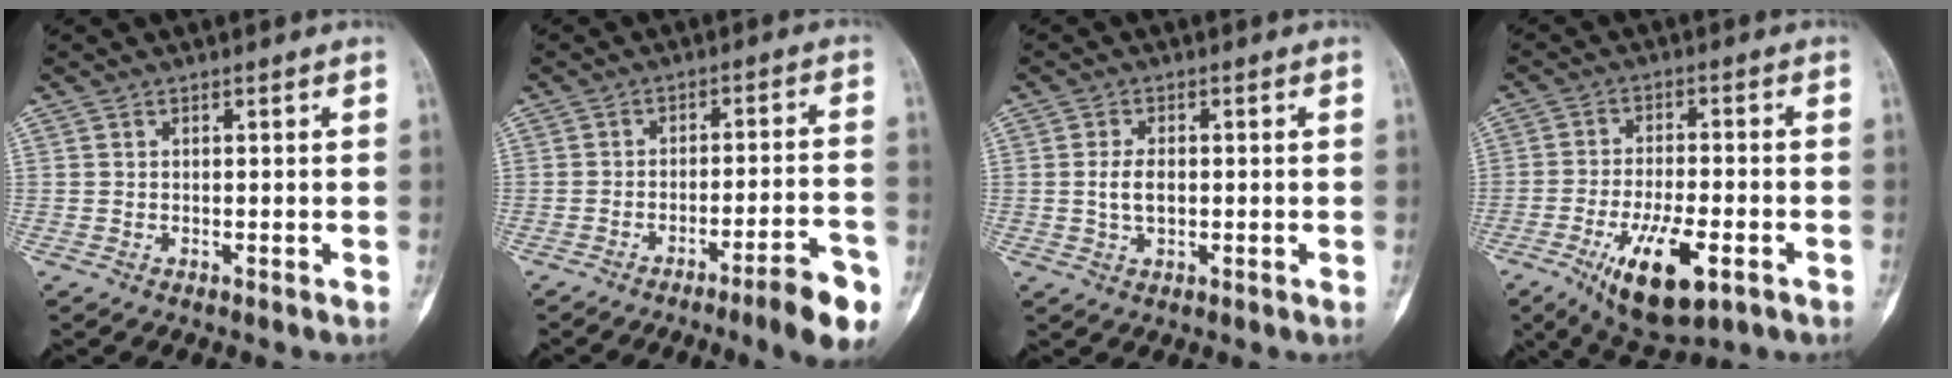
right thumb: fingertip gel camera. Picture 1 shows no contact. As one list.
[{"total": 10.2, "force": [-6.1, 1.2, 8.0], "torque": [-0.109, 0.037, -0.085]}, {"total": 3.7, "force": [-0.1, 2.2, 3.0], "torque": [-0.060, 0.003, -0.001]}, {"total": 13.6, "force": [-5.9, 5.0, 11.1], "torque": [-0.190, 0.007, -0.089]}]